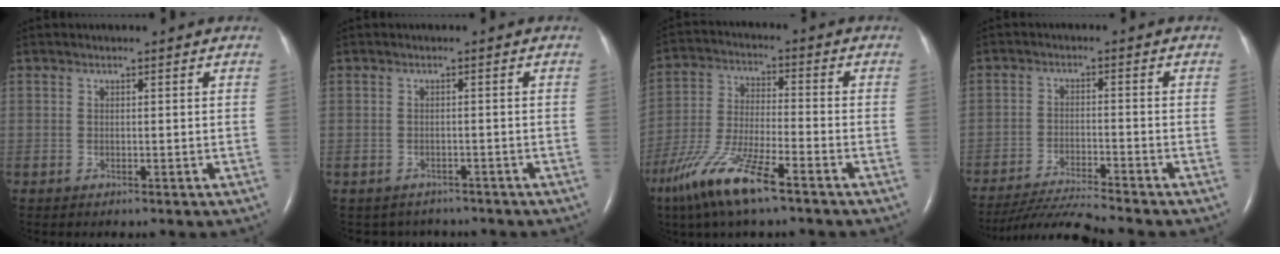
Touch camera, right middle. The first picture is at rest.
{"total": 3.9, "force": [-3.5, 1.8, -0.2], "torque": [-0.001, 0.005, -0.043]}
{"total": 12.2, "force": [-7.8, 1.7, 9.3], "torque": [-0.201, -0.024, -0.148]}
{"total": 8.1, "force": [-7.7, -1.9, 1.8], "torque": [-0.031, -0.018, -0.142]}